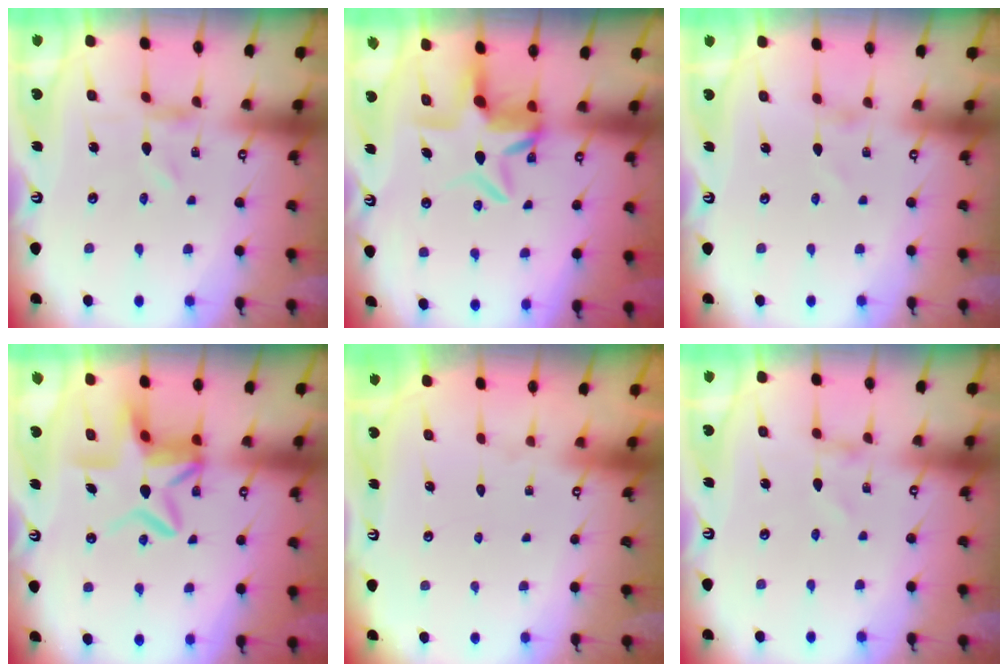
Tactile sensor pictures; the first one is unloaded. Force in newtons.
{"total": 7.2, "press": 7.1, "slide": 0.8}
{"total": 0.6, "press": 0.6, "slide": 0.1}
{"total": 10.5, "press": 10.3, "slide": 2.1}
{"total": 1.6, "press": 1.6, "slide": 0.1}
{"total": 0.7, "press": 0.7, "slide": 0.1}